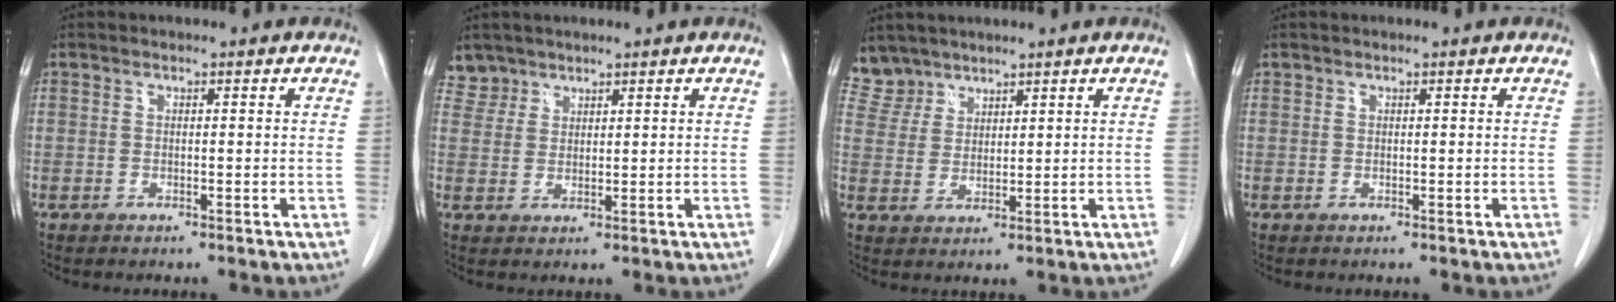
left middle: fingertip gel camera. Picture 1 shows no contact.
{"total": 3.0, "force": [2.5, 1.5, -0.6], "torque": [0.020, 0.006, 0.049]}
{"total": 4.6, "force": [4.0, 2.0, -0.6], "torque": [0.016, 0.003, 0.088]}
{"total": 0.0}